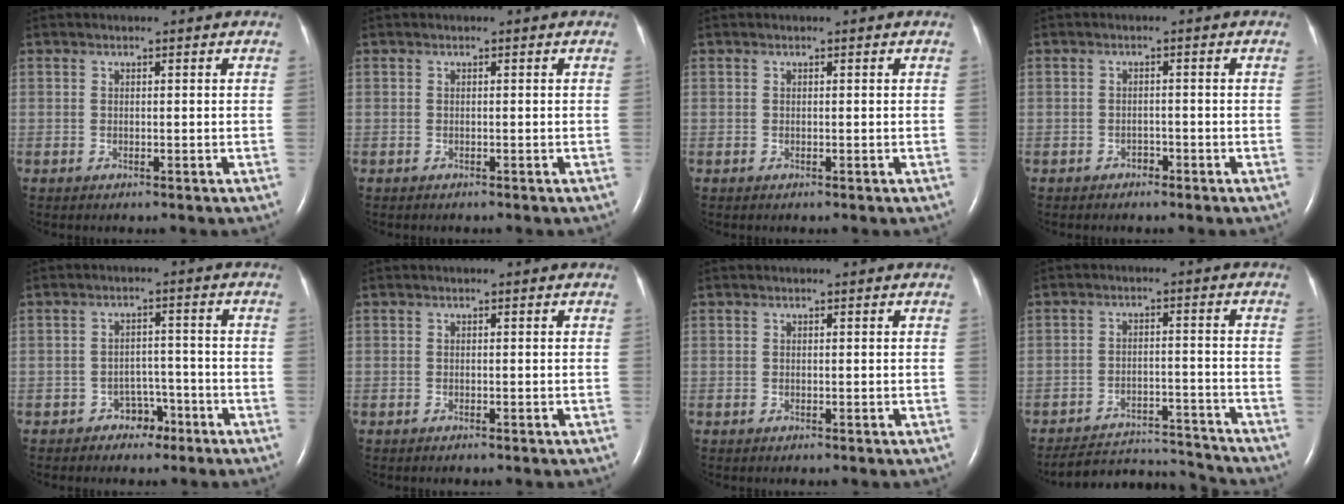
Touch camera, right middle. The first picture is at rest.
{"total": 0.0}
{"total": 0.0}
{"total": 1.1, "force": [-0.9, 0.7, 0.2], "torque": [-0.001, 0.004, -0.016]}
{"total": 3.4, "force": [-2.3, 2.3, 0.7], "torque": [-0.003, 0.013, -0.031]}
{"total": 0.0}
{"total": 0.0}
{"total": 10.2, "force": [-10.2, -0.1, -0.4], "torque": [0.000, 0.011, -0.158]}